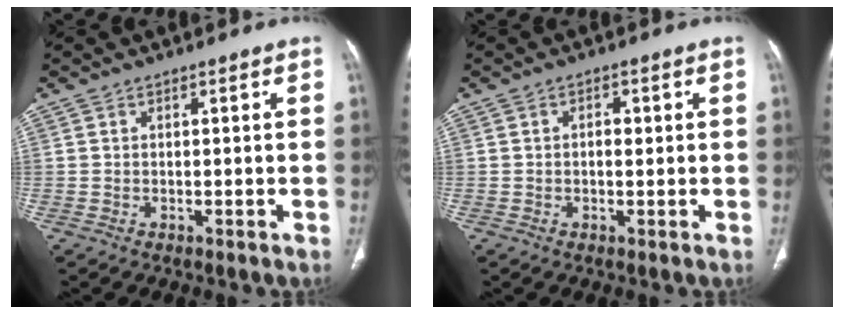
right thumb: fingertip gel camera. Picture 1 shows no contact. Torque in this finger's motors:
{"motor_torque": [-0.26, -0.22, -0.29, 0.16, 0.05]}